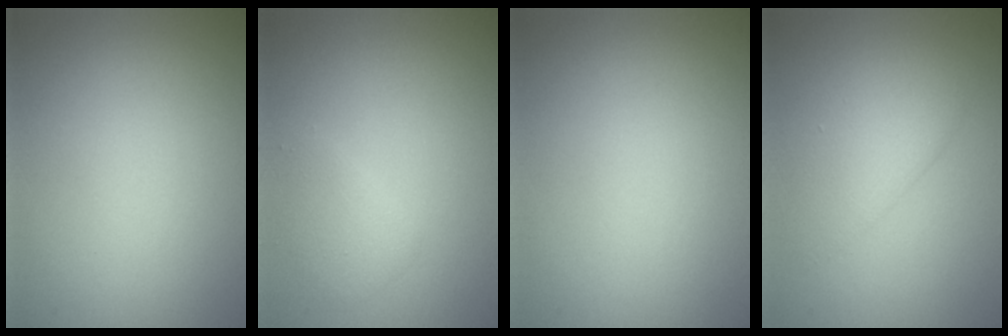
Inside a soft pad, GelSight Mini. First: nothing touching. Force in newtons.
{"total": 1.6, "press": 1.6, "slide": 0.0}
{"total": 0.0}
{"total": 2.5, "press": 2.5, "slide": 0.3}